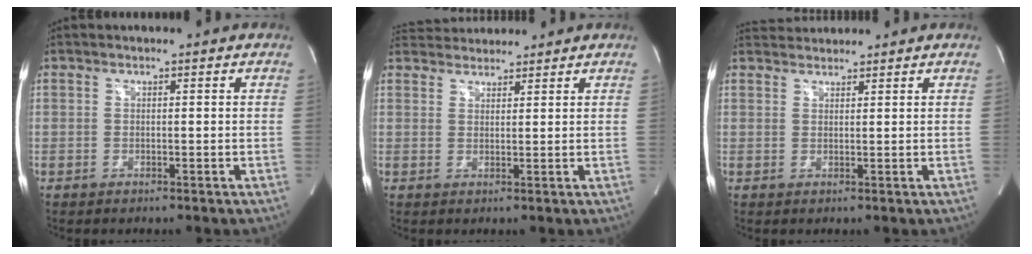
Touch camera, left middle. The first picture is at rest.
{"total": 5.4, "force": [5.3, 1.2, 0.7], "torque": [-0.016, 0.034, 0.088]}
{"total": 3.0, "force": [3.0, 0.3, -0.1], "torque": [-0.007, 0.027, 0.059]}